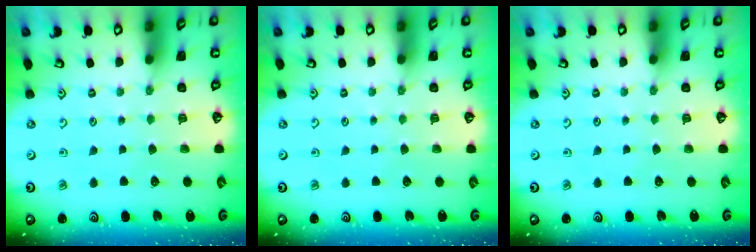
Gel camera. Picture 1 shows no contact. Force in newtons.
{"total": 0.0}
{"total": 0.0}